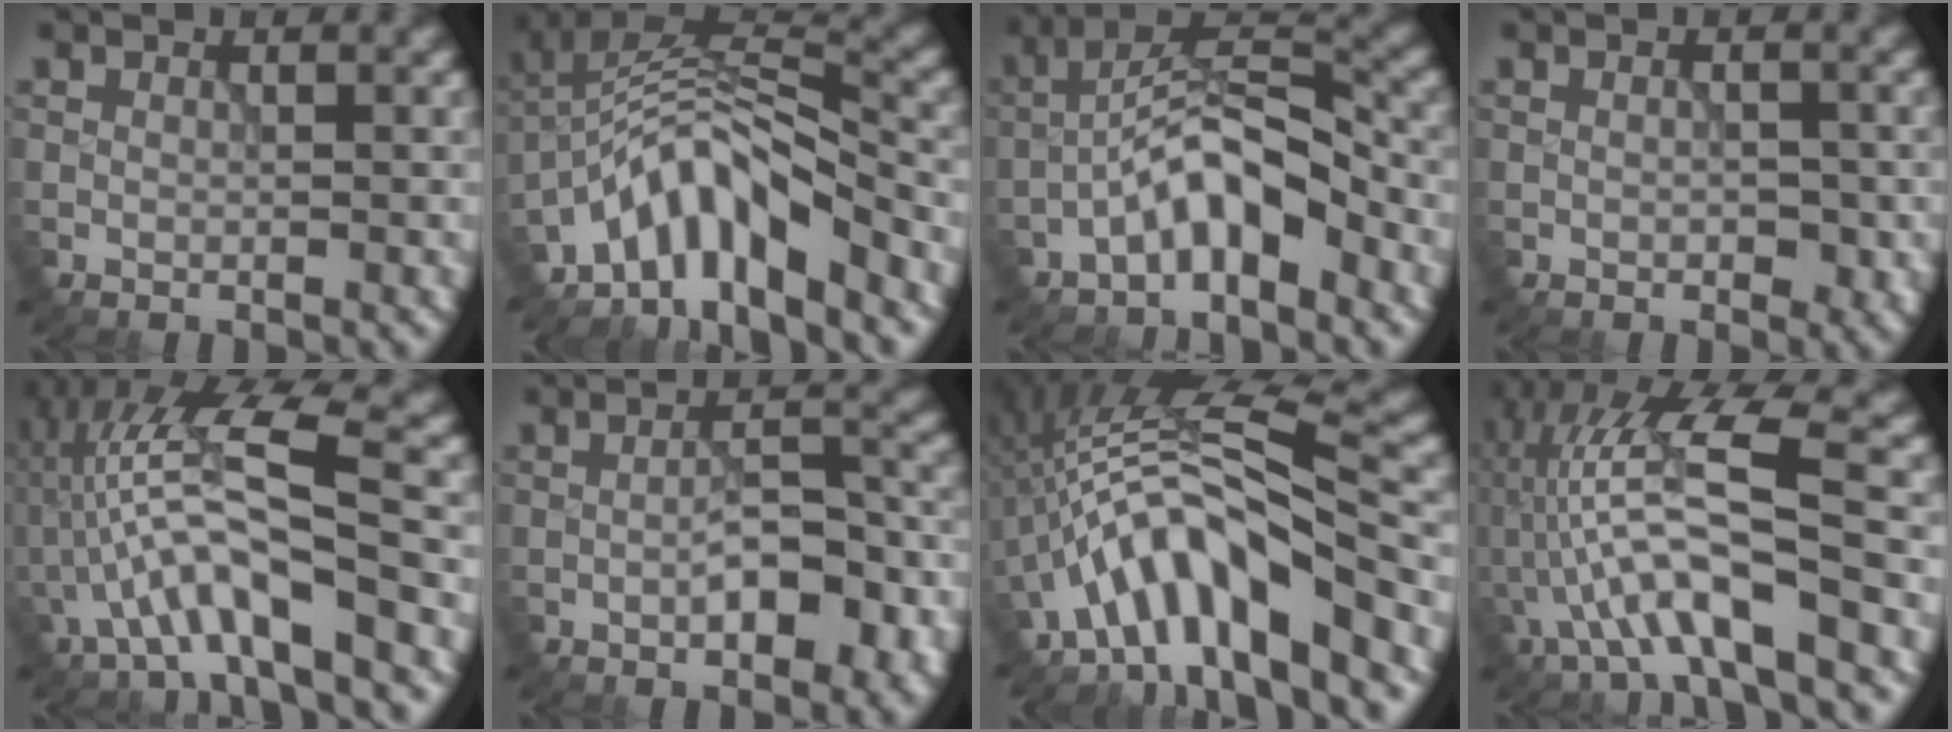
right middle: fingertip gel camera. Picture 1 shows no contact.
{"total": 8.4, "force": [-5.5, 2.7, 5.8], "torque": [-0.087, 0.010, -0.110]}
{"total": 5.4, "force": [-3.0, 1.8, 4.2], "torque": [-0.075, 0.025, -0.059]}
{"total": 1.7, "force": [-0.4, 1.0, 1.4], "torque": [-0.021, -0.003, -0.005]}
{"total": 7.4, "force": [-2.2, 1.4, 6.9], "torque": [-0.134, 0.022, -0.040]}
{"total": 5.5, "force": [-1.9, 2.2, 4.7], "torque": [-0.073, 0.007, -0.029]}
{"total": 9.4, "force": [-4.2, 2.3, 8.0], "torque": [-0.127, 0.024, -0.082]}
{"total": 8.5, "force": [-1.9, 1.8, 8.1], "torque": [-0.159, 0.022, -0.036]}